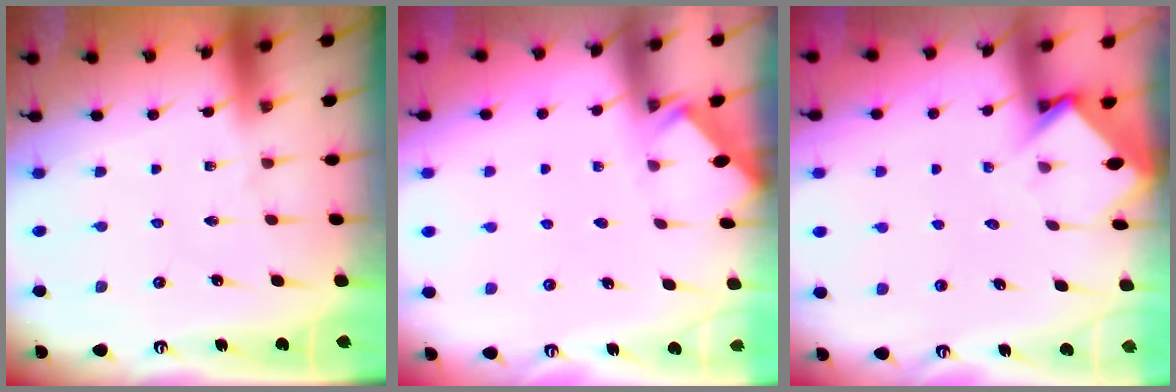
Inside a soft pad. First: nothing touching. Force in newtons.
{"total": 1.7, "press": 1.7, "slide": 0.2}
{"total": 3.5, "press": 3.5, "slide": 0.3}